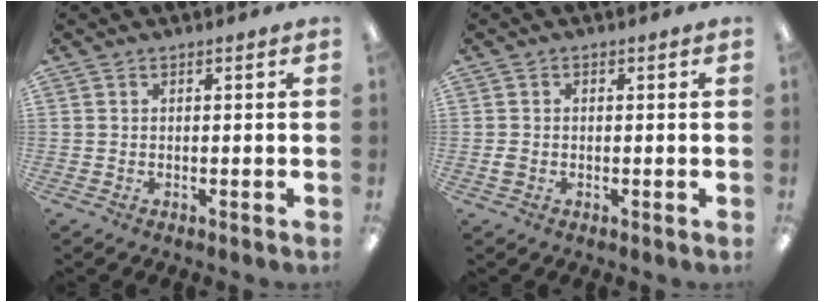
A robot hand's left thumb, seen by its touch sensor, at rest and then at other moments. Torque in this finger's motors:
{"motor_torque": [-0.19, 0.10, 0.08, -0.05, 0.00]}